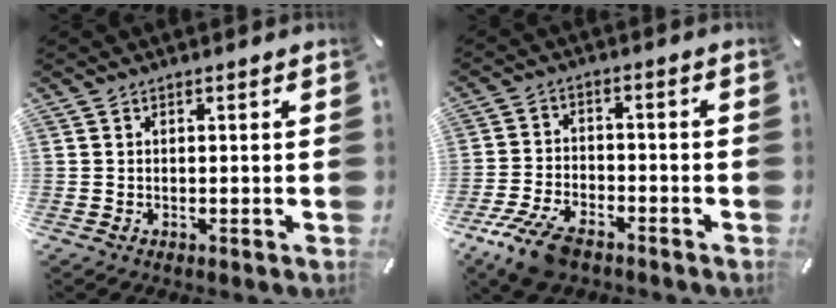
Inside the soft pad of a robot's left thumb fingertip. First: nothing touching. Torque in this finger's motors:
{"motor_torque": [0.30, 2.25, 0.21, 0.12, 0.11]}